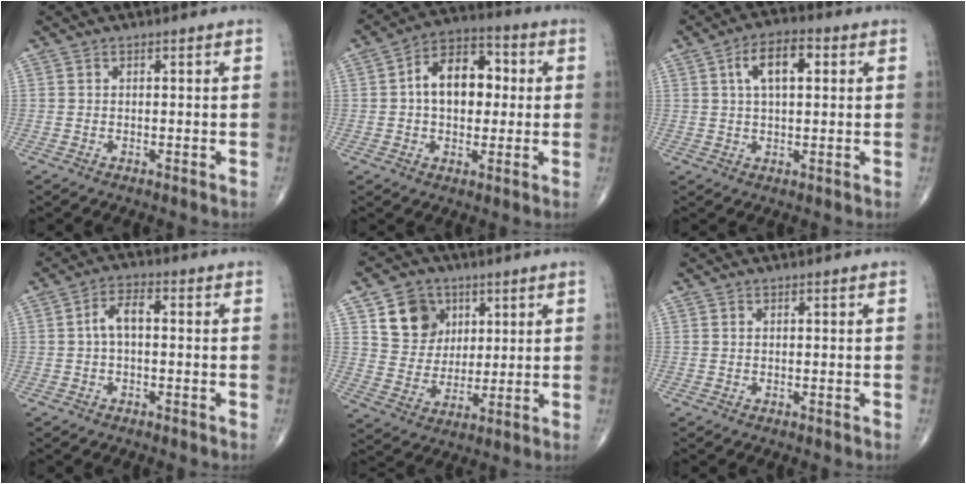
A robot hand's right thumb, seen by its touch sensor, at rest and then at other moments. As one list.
[{"total": 12.5, "force": [1.3, 8.1, 9.5], "torque": [-0.122, 0.026, 0.012]}, {"total": 8.2, "force": [2.4, 3.9, 6.8], "torque": [-0.110, 0.012, 0.036]}, {"total": 4.5, "force": [0.0, 2.3, 3.9], "torque": [-0.072, 0.020, -0.006]}, {"total": 10.9, "force": [4.6, 9.0, 3.9], "torque": [-0.035, -0.018, 0.087]}, {"total": 0.0}]